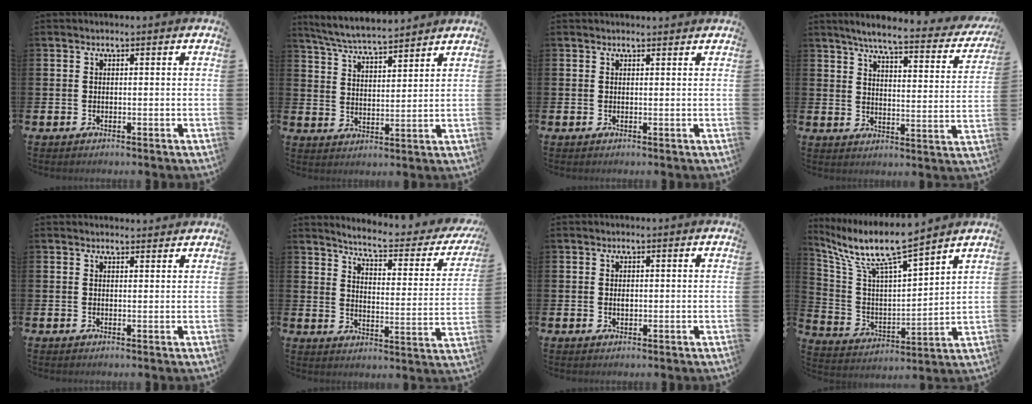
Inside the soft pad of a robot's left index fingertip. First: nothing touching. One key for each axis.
{"total": 6.1, "fx": 5.9, "fy": 0.5, "fz": 1.5, "tx": -0.052, "ty": -0.031, "tz": 0.104}
{"total": 0.7, "fx": 0.7, "fy": 0.1, "fz": 0.2, "tx": 0.007, "ty": -0.003, "tz": 0.010}
{"total": 5.7, "fx": 5.1, "fy": 0.4, "fz": 2.5, "tx": -0.064, "ty": -0.039, "tz": 0.078}
{"total": 1.4, "fx": 1.4, "fy": 0.2, "fz": 0.0, "tx": 0.008, "ty": -0.007, "tz": 0.023}
{"total": 5.5, "fx": 4.9, "fy": 0.6, "fz": 2.4, "tx": -0.064, "ty": -0.040, "tz": 0.073}
{"total": 0.8, "fx": 0.1, "fy": 0.5, "fz": 0.6, "tx": -0.011, "ty": 0.002, "tz": 0.001}
{"total": 9.6, "fx": 8.4, "fy": 1.0, "fz": 4.5, "tx": -0.129, "ty": -0.055, "tz": 0.138}